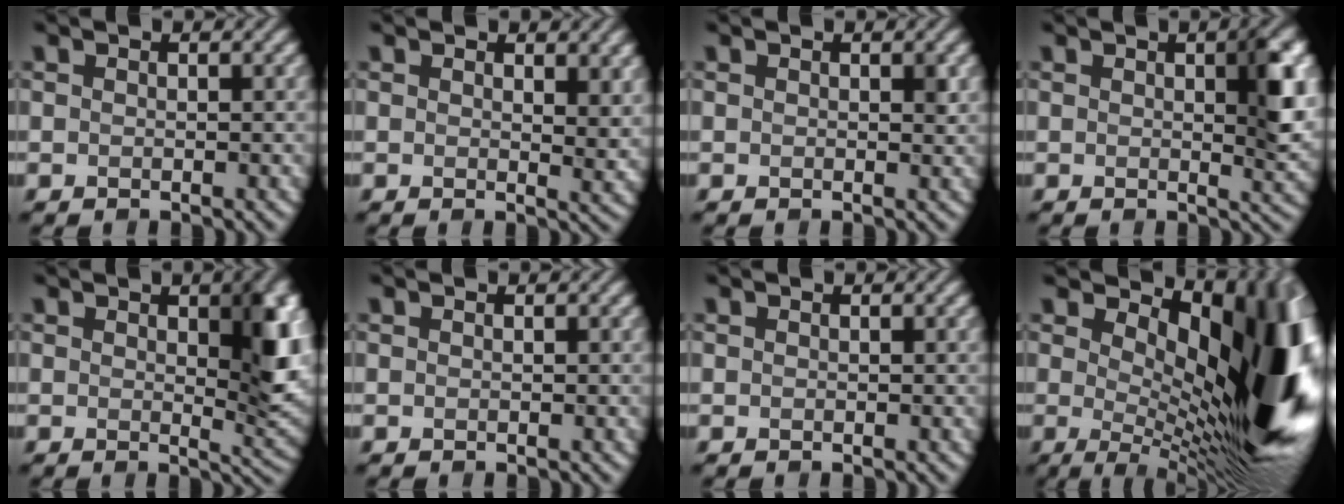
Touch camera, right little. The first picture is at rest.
{"total": 2.8, "force": [1.4, 1.0, 2.2], "torque": [-0.028, -0.008, 0.024]}
{"total": 0.7, "force": [0.2, 0.2, 0.6], "torque": [-0.006, -0.003, 0.004]}
{"total": 4.9, "force": [1.1, 1.2, 4.6], "torque": [-0.060, -0.001, 0.019]}
{"total": 6.8, "force": [1.5, 2.4, 6.2], "torque": [-0.069, -0.009, 0.029]}
{"total": 0.0}
{"total": 0.0}
{"total": 16.9, "force": [2.3, 7.4, 15.0], "torque": [-0.174, -0.003, 0.042]}